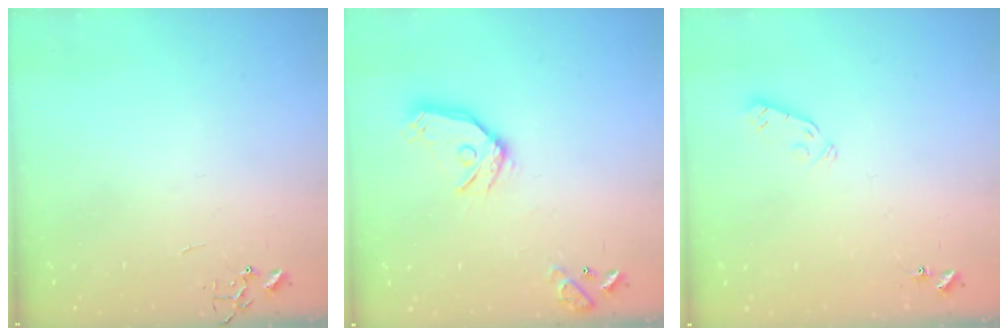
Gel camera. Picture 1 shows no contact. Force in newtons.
{"total": 14.0, "press": 13.8, "slide": 1.9}
{"total": 3.9, "press": 3.8, "slide": 0.9}